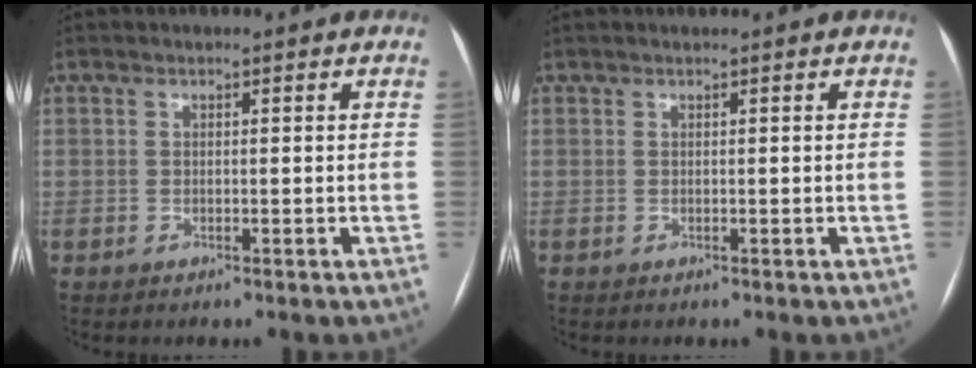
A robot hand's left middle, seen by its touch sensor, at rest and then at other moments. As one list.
[{"total": 0.0}]